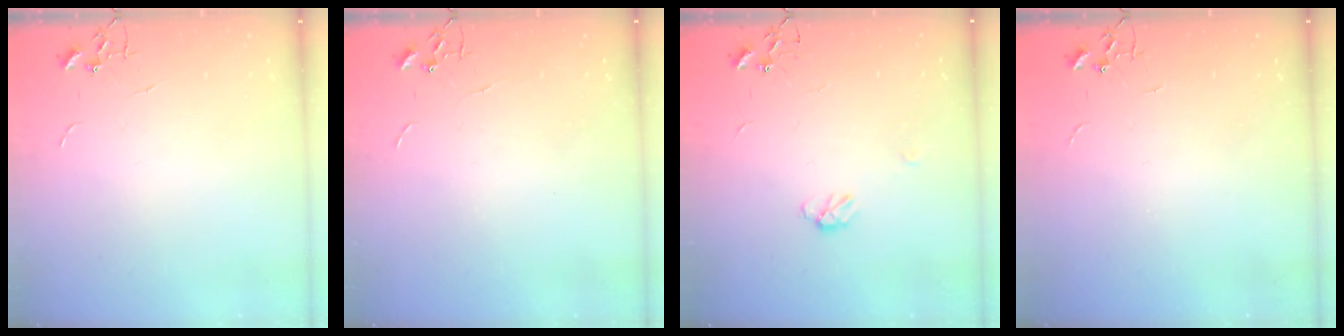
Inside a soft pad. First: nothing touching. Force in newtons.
{"total": 0.0}
{"total": 3.8, "press": 3.7, "slide": 0.4}
{"total": 0.0}